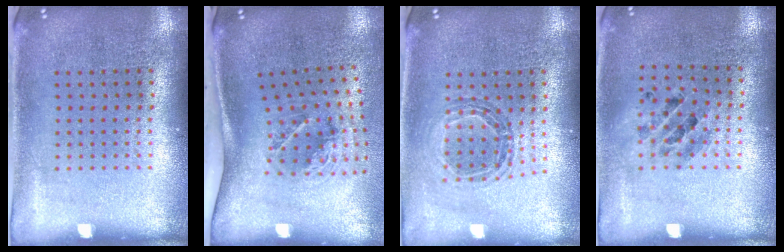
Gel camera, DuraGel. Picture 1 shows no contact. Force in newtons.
{"total": 2.1, "press": 1.2, "slide": 1.7}
{"total": 0.5, "press": 0.5, "slide": 0.0}
{"total": 0.9, "press": 0.9, "slide": 0.2}